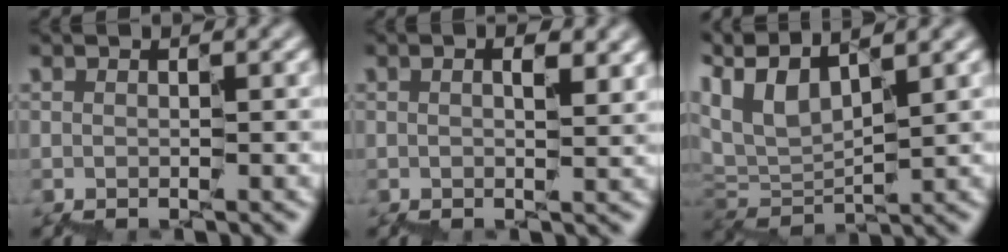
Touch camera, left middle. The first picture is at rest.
{"total": 2.5, "force": [0.8, 1.0, 2.1], "torque": [-0.016, 0.011, 0.006]}
{"total": 5.7, "force": [4.3, 2.2, 3.1], "torque": [-0.085, 0.025, 0.079]}